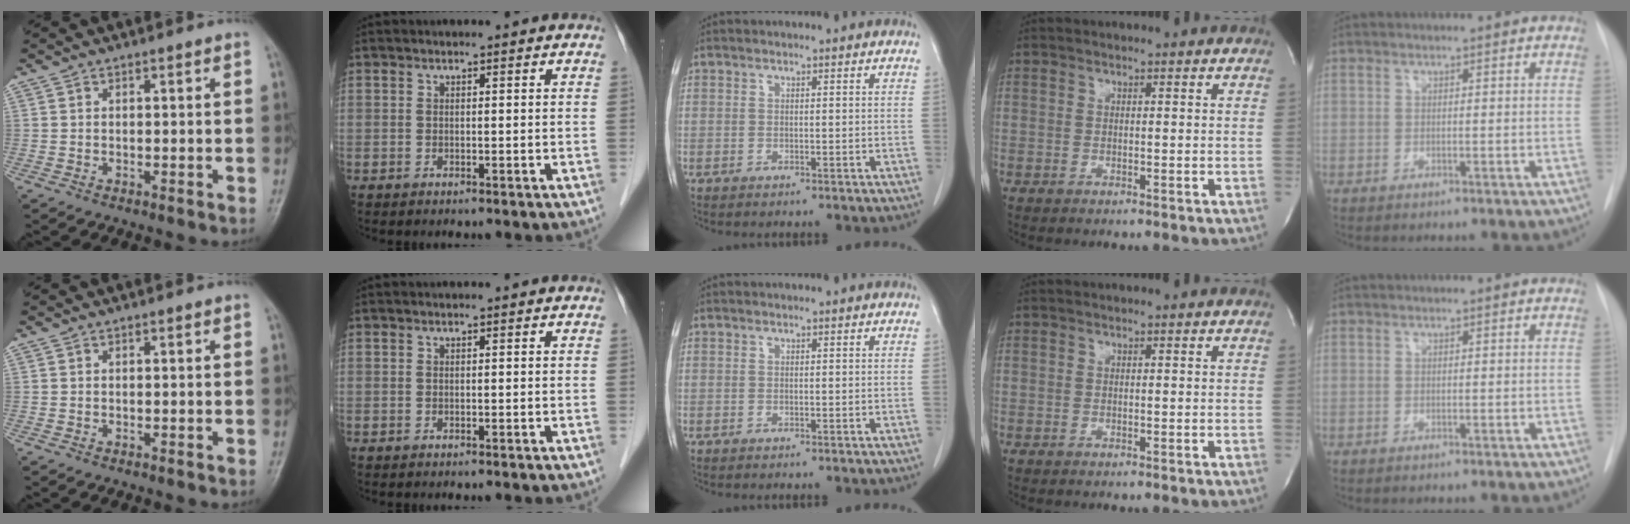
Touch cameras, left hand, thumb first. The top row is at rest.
{}